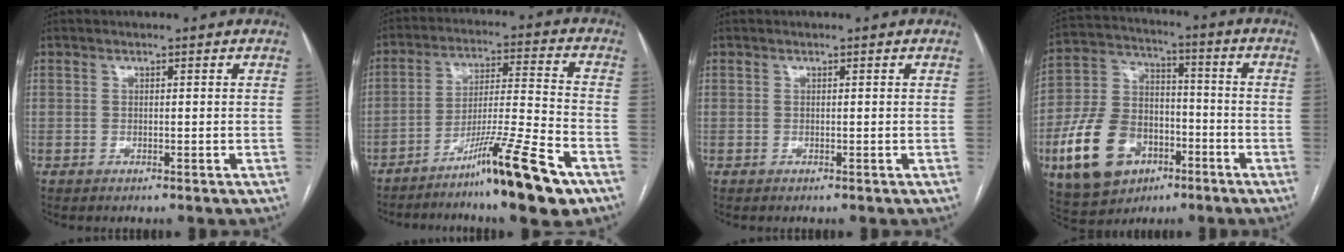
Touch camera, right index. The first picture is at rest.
{"total": 14.4, "force": [-9.4, -0.7, 10.9], "torque": [-0.183, -0.011, -0.158]}
{"total": 0.0}
{"total": 16.5, "force": [-6.9, 11.3, 9.9], "torque": [-0.221, 0.020, -0.113]}